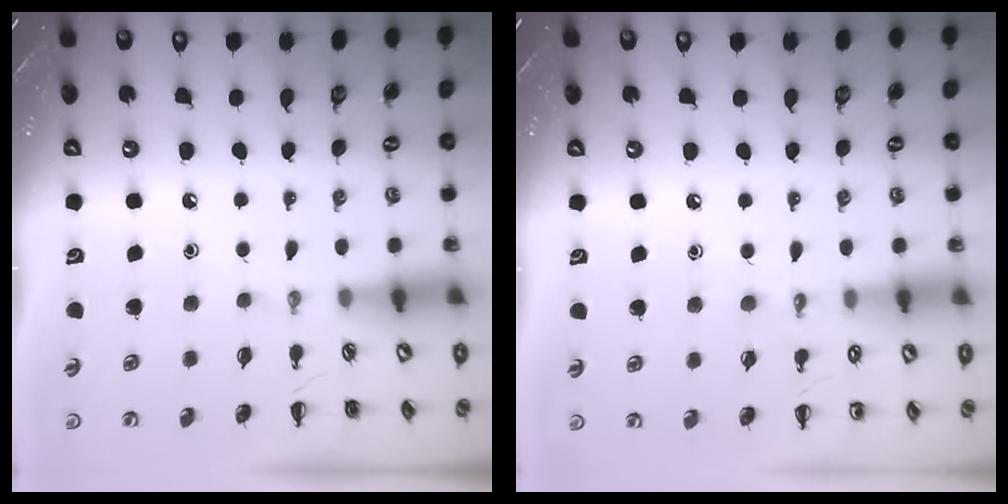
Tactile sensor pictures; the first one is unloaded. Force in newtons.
{"total": 5.5, "press": 5.3, "slide": 1.5}